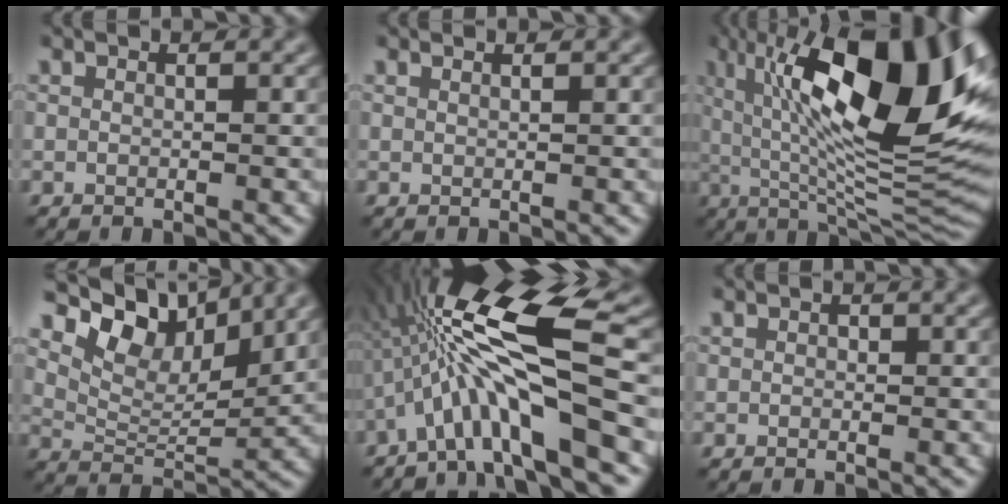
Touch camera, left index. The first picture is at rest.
{"total": 0.7, "force": [0.5, 0.2, 0.4], "torque": [-0.002, 0.002, 0.002]}
{"total": 16.3, "force": [4.3, 5.0, 14.9], "torque": [-0.222, 0.008, 0.064]}
{"total": 7.7, "force": [5.1, 3.7, 4.3], "torque": [-0.072, 0.003, 0.089]}
{"total": 12.0, "force": [-1.7, 2.2, 11.7], "torque": [-0.205, 0.031, -0.030]}
{"total": 0.0}